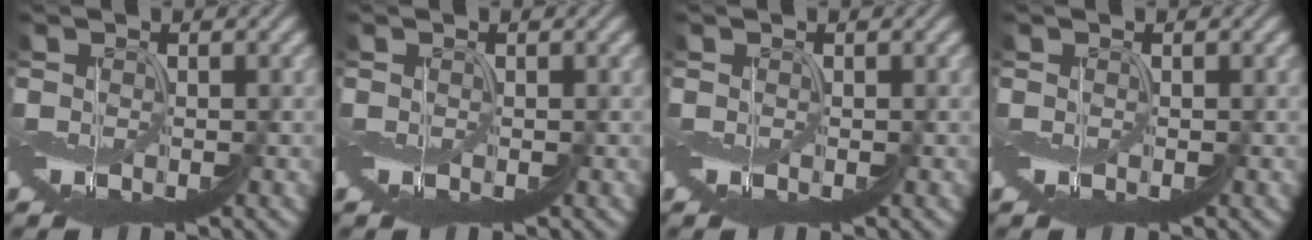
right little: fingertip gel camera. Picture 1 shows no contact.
{"total": 0.0}
{"total": 0.0}
{"total": 0.0}